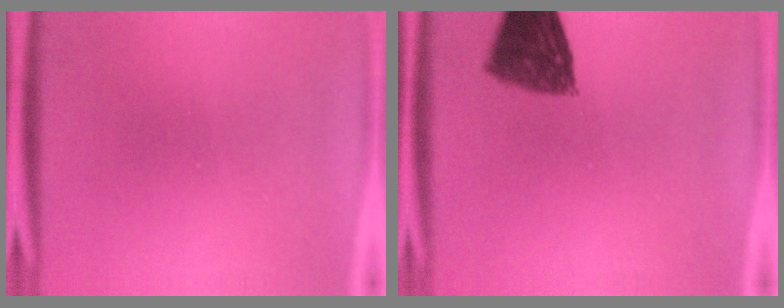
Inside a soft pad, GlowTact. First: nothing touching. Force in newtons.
{"total": 8.9}